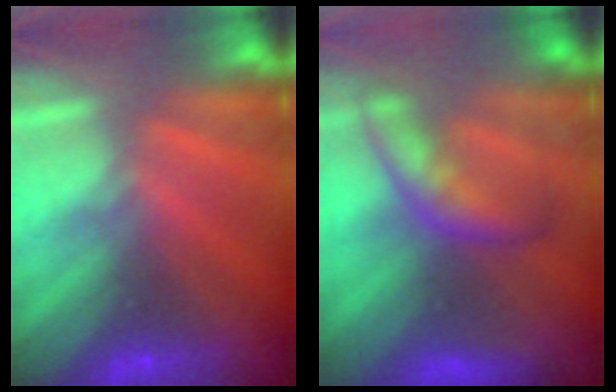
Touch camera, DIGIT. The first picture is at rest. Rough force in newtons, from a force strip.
{"total": 6.9}